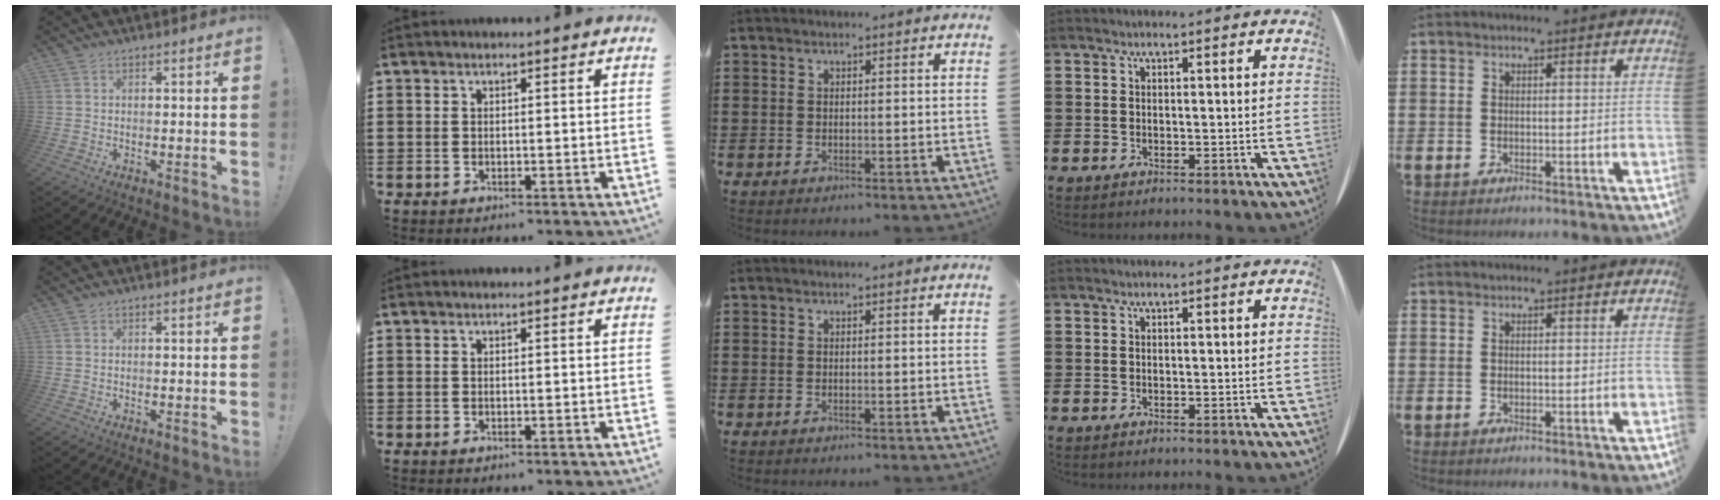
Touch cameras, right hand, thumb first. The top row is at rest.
{}